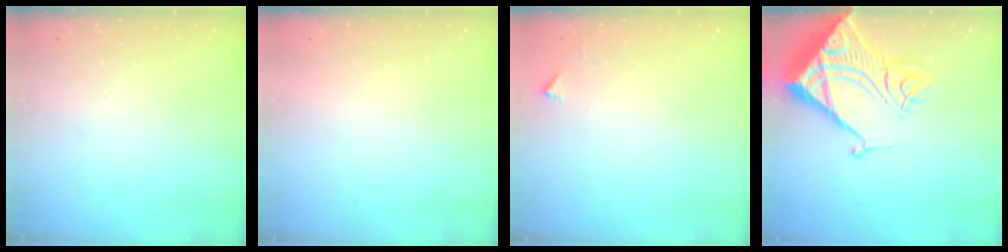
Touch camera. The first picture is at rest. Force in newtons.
{"total": 1.7, "press": 1.6, "slide": 0.1}
{"total": 2.1, "press": 2.1, "slide": 0.3}
{"total": 23.6, "press": 23.4, "slide": 3.0}